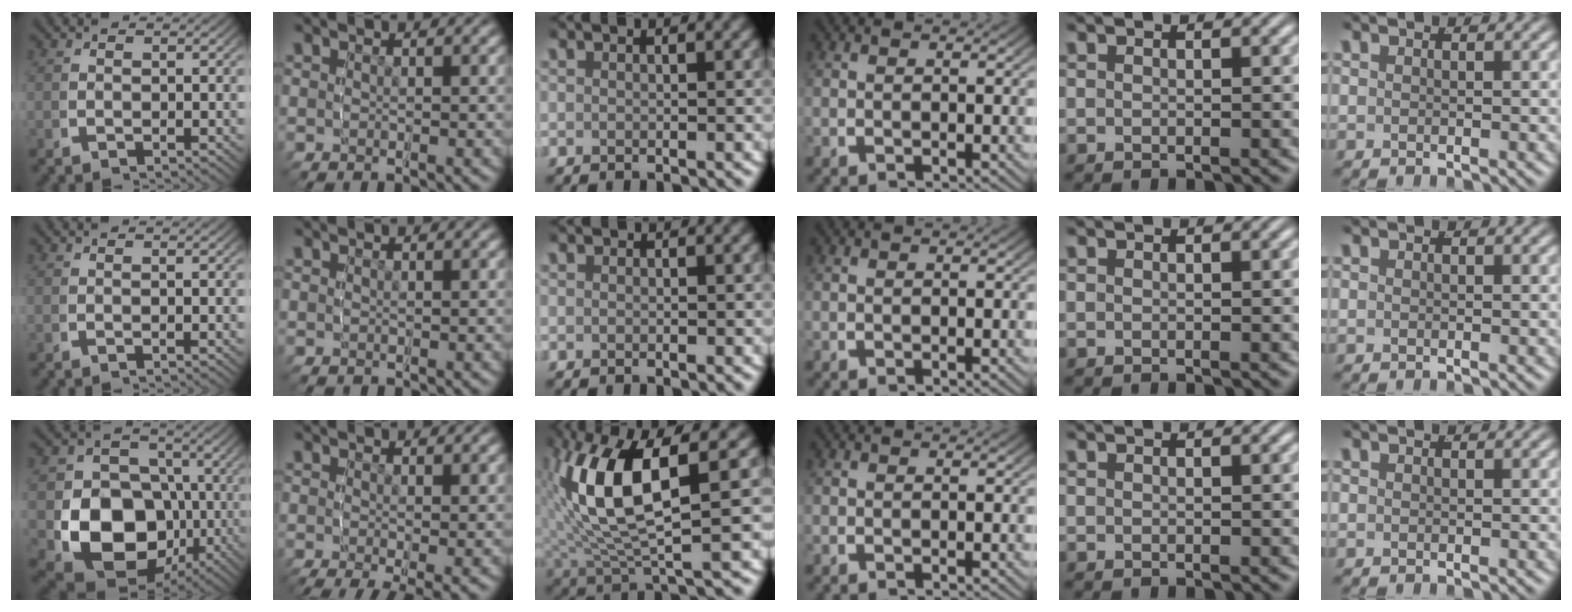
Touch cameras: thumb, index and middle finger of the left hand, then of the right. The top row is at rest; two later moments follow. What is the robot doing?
{"motion": "grasp_and_lifting", "object": "sponge"}